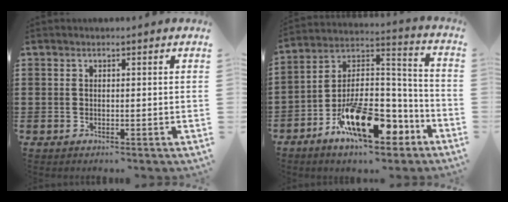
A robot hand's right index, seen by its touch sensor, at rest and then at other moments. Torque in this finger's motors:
{"motor_torque": [1.89, 0.25, 1.05, 0.16]}